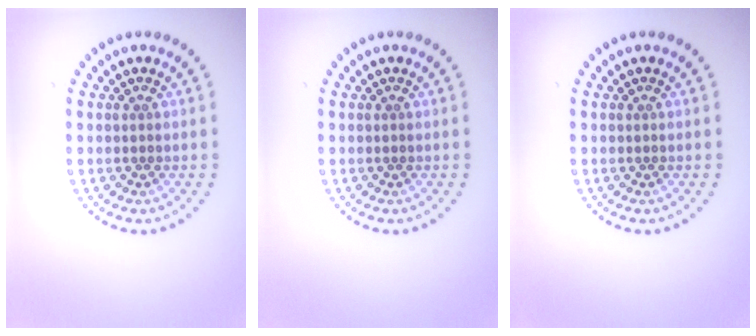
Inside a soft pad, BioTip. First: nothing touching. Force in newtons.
{"total": 0.0}
{"total": 0.0}